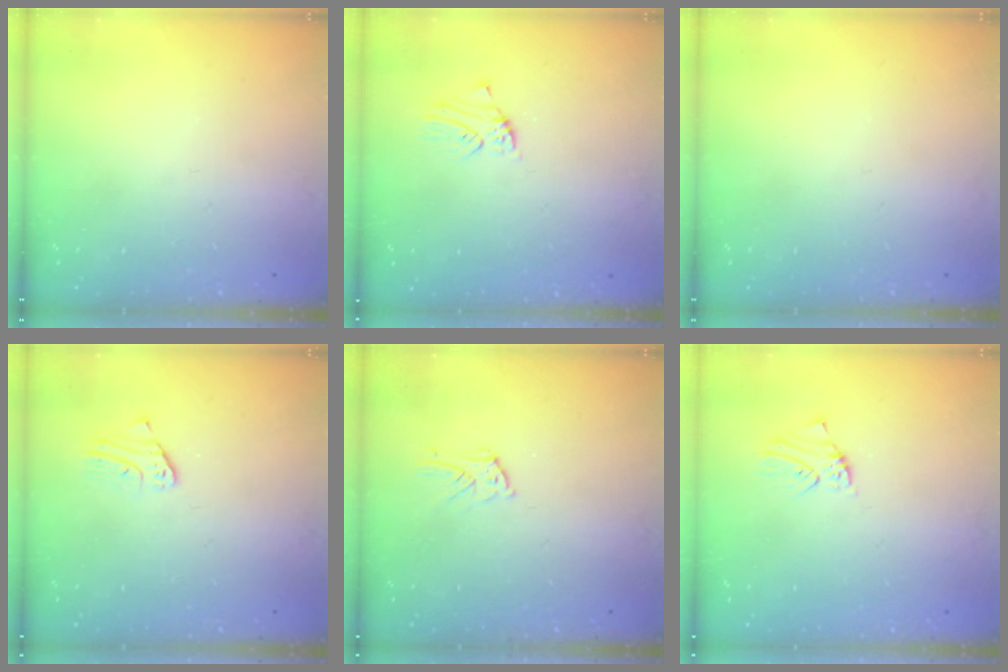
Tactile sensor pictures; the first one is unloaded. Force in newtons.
{"total": 0.5, "press": 0.5, "slide": 0.1}
{"total": 0.0}
{"total": 1.8, "press": 1.8, "slide": 0.1}
{"total": 6.1, "press": 6.1, "slide": 0.3}
{"total": 0.5, "press": 0.5, "slide": 0.1}